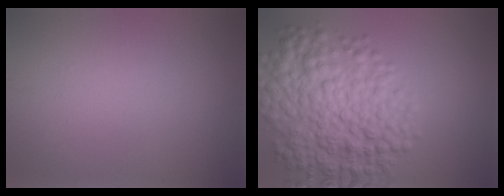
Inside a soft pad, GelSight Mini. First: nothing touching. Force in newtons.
{"total": 8.9, "press": 8.9, "slide": 0.2}